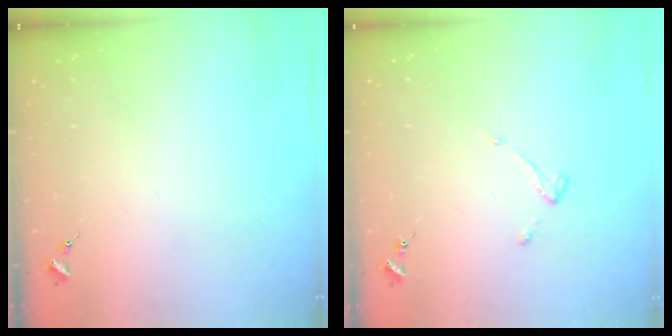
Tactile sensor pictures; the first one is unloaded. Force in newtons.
{"total": 2.9, "press": 2.9, "slide": 0.5}